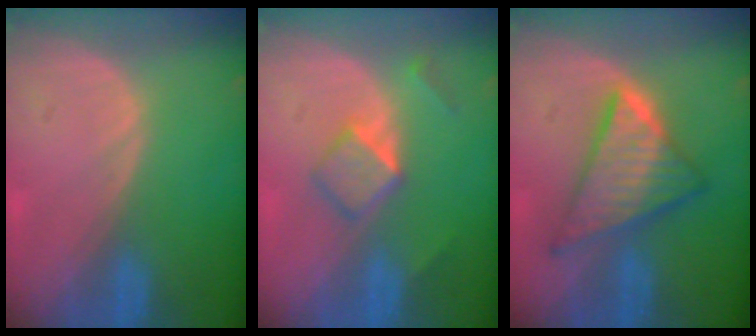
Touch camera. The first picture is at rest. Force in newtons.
{"total": 5.4, "press": 4.6, "slide": 2.8}
{"total": 9.0, "press": 9.0, "slide": 0.7}